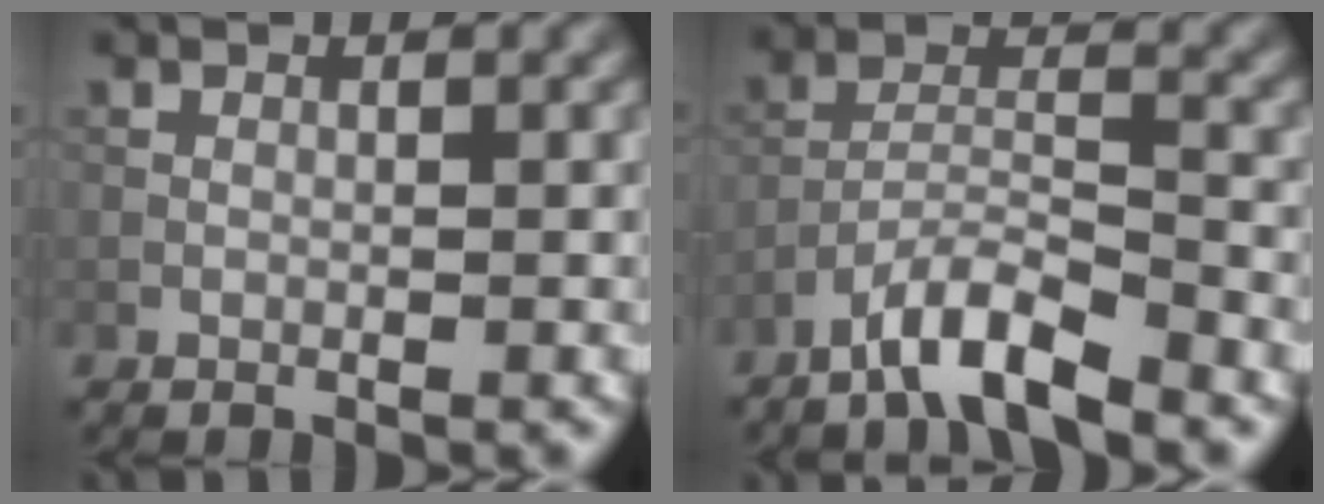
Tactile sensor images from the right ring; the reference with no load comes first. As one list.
[{"total": 4.9, "force": [-3.9, 0.7, 3.0], "torque": [-0.052, 0.006, -0.079]}]